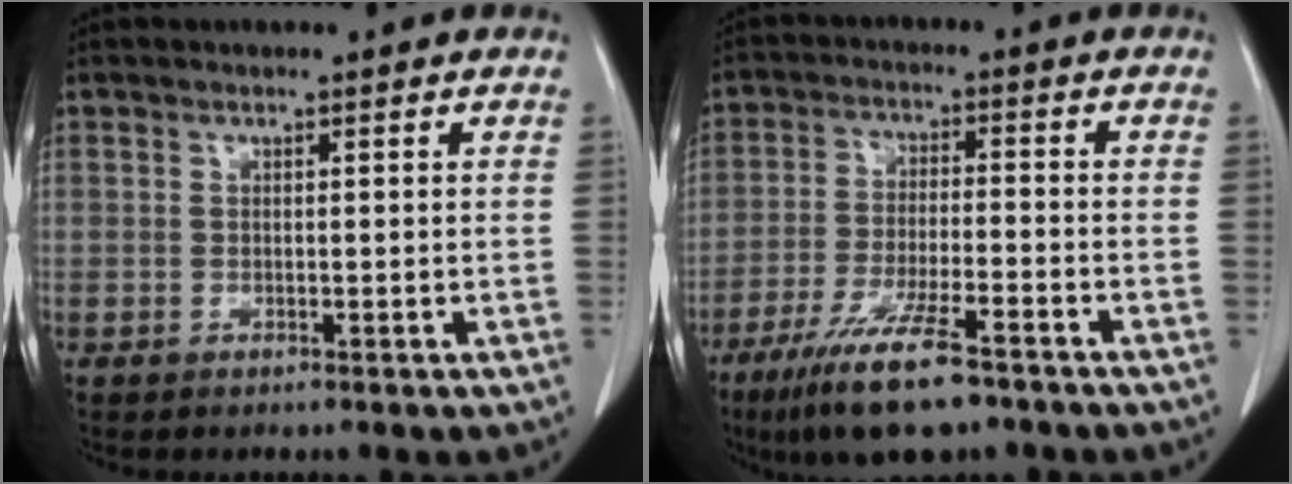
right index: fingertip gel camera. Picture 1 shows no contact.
{"total": 11.8, "force": [-8.2, 2.0, 8.3], "torque": [-0.152, -0.027, -0.140]}